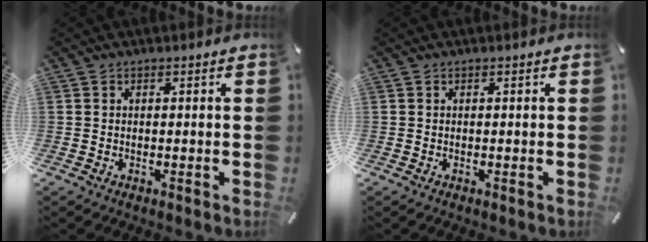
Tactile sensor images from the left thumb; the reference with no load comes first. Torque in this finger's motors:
{"motor_torque": [-0.02, 0.02, 0.05, 0.10, 0.00]}